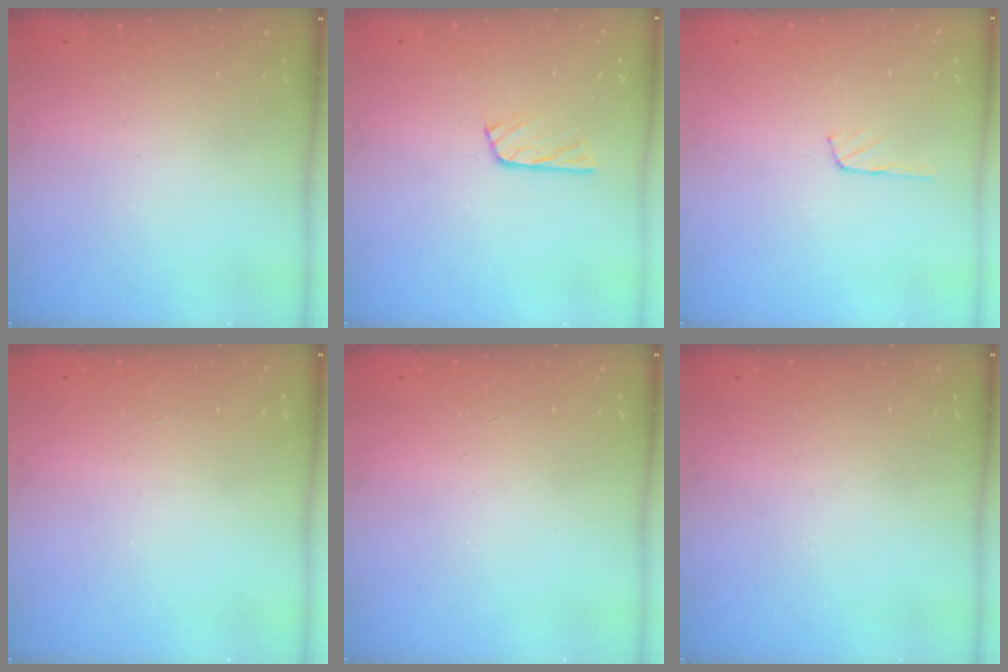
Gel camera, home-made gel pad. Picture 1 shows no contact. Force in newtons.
{"total": 5.1, "press": 5.1, "slide": 0.5}
{"total": 2.3, "press": 2.3, "slide": 0.2}
{"total": 0.0}
{"total": 0.0}
{"total": 0.0}